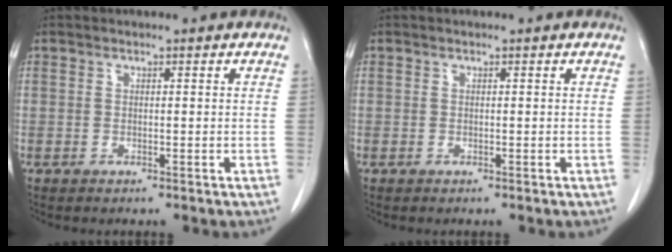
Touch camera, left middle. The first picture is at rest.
{"total": 0.0}